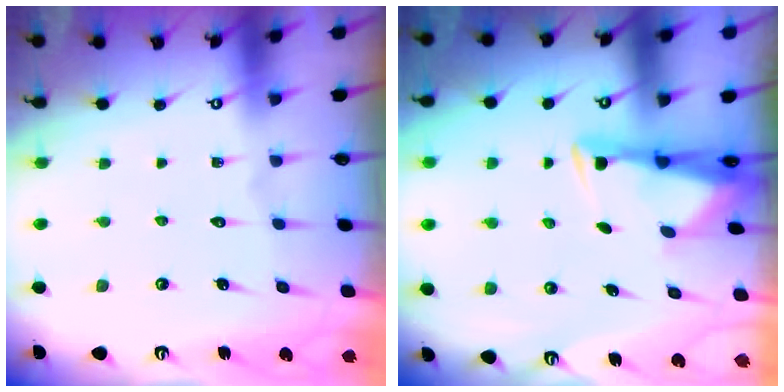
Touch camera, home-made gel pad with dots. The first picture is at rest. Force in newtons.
{"total": 2.9, "press": 2.7, "slide": 0.9}